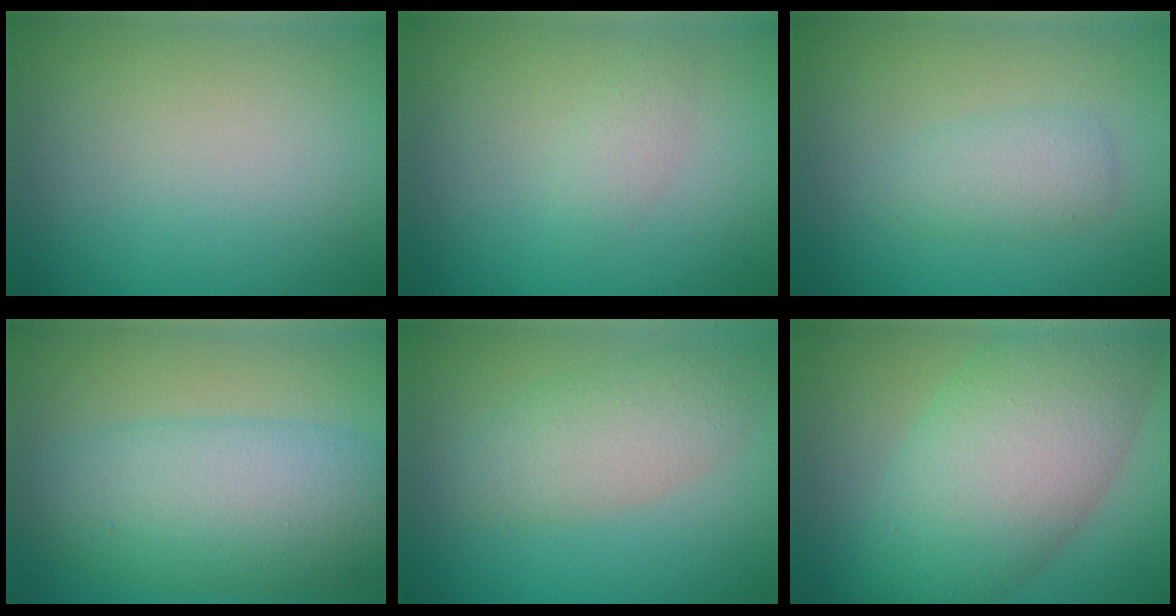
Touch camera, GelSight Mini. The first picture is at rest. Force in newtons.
{"total": 1.2, "press": 1.2, "slide": 0.1}
{"total": 2.3, "press": 2.3, "slide": 0.1}
{"total": 8.6, "press": 8.6, "slide": 0.4}
{"total": 3.9, "press": 3.9, "slide": 0.1}
{"total": 9.9, "press": 9.9, "slide": 0.4}